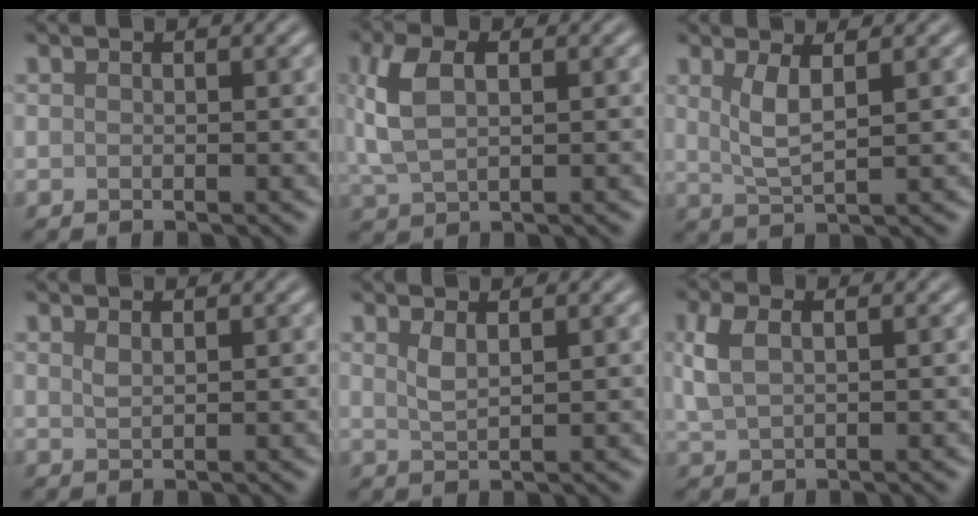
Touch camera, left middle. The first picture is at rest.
{"total": 4.8, "force": [1.2, 2.7, 3.8], "torque": [-0.092, 0.007, 0.025]}
{"total": 3.0, "force": [1.1, 0.8, 2.7], "torque": [-0.055, -0.006, 0.026]}
{"total": 1.0, "force": [0.7, 0.3, 0.6], "torque": [-0.011, 0.000, 0.013]}
{"total": 1.7, "force": [0.9, 0.5, 1.3], "torque": [-0.028, -0.003, 0.020]}
{"total": 3.3, "force": [1.1, 1.8, 2.6], "torque": [-0.067, 0.006, 0.023]}